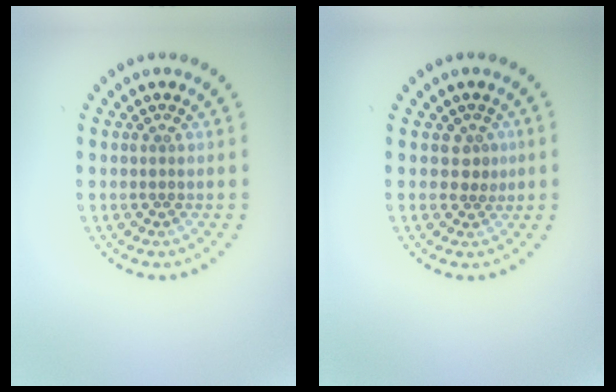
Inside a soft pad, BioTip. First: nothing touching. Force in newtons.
{"total": 1.3, "press": 0.9, "slide": 0.8}